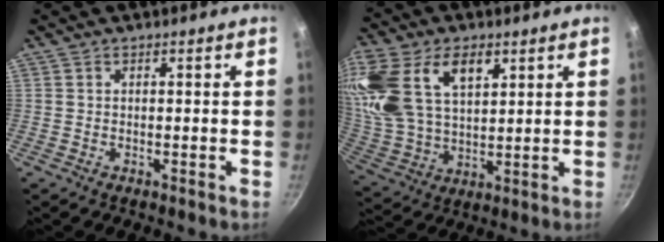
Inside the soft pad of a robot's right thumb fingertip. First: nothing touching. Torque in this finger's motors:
{"motor_torque": [0.48, 4.52, 0.32, 0.27, 0.66]}